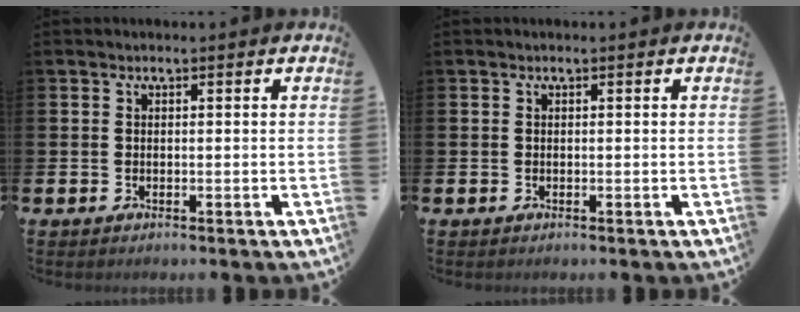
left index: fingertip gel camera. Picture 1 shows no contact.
{"total": 0.0}